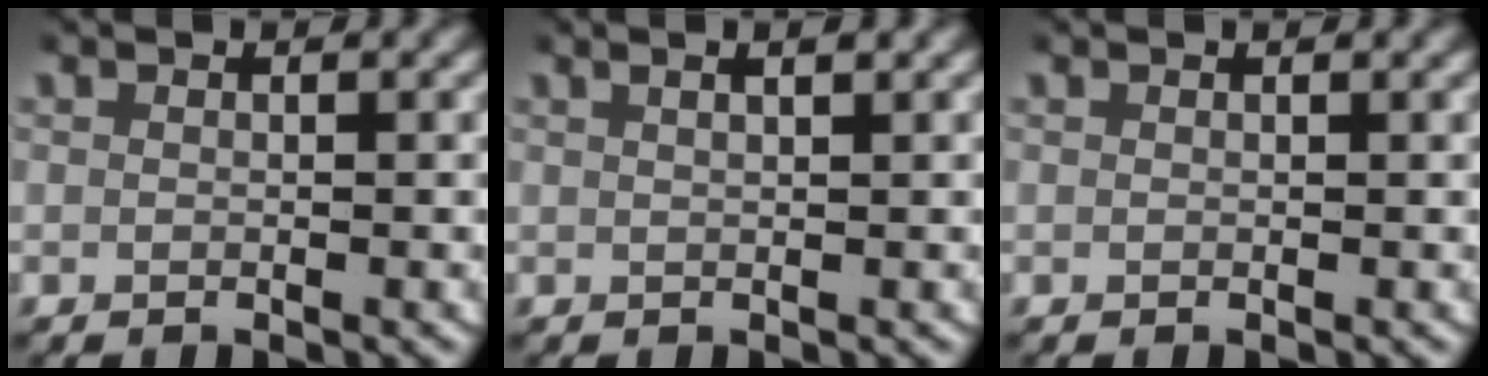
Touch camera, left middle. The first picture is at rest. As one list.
[{"total": 1.7, "force": [1.2, 0.3, 1.2], "torque": [-0.013, 0.010, 0.016]}, {"total": 0.0}]